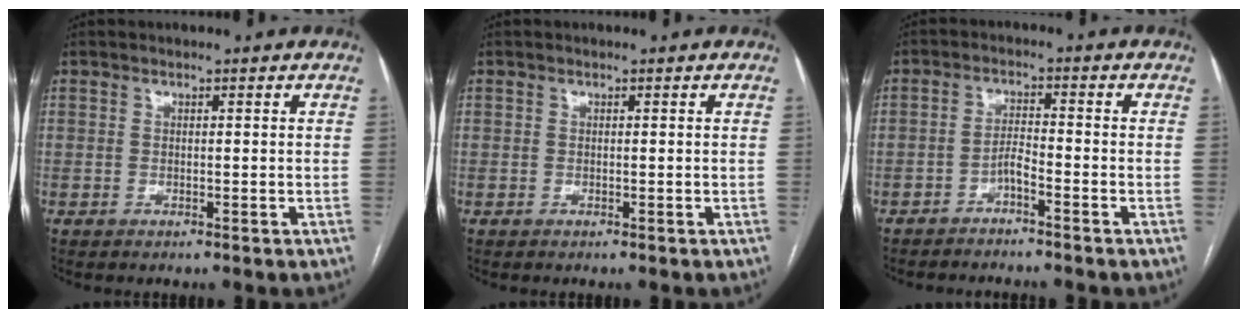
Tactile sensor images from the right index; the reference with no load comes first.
{"total": 0.0}
{"total": 3.2, "force": [-2.5, -0.1, 2.0], "torque": [-0.032, 0.002, -0.046]}